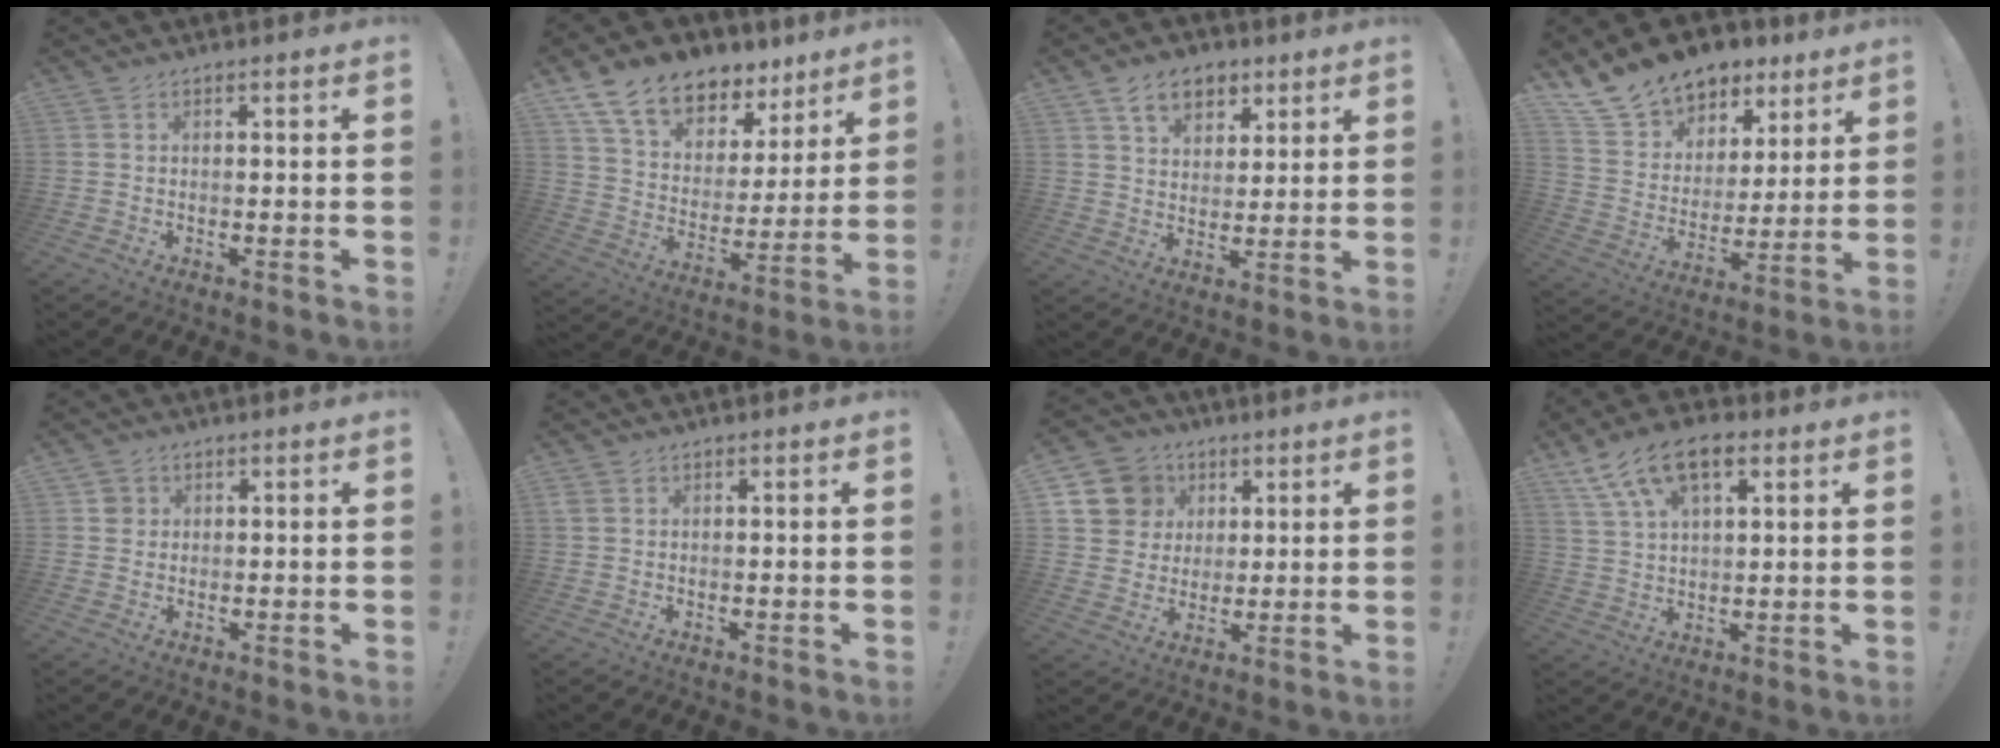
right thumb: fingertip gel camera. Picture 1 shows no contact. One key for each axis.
{"total": 14.5, "fx": 10.7, "fy": 7.8, "fz": 5.8, "tx": -0.107, "ty": -0.078, "tz": 0.198}
{"total": 10.2, "fx": 5.6, "fy": 7.0, "fz": 4.8, "tx": -0.069, "ty": -0.020, "tz": 0.105}
{"total": 15.4, "fx": 11.7, "fy": 9.2, "fz": 3.8, "tx": -0.076, "ty": -0.084, "tz": 0.231}
{"total": 2.5, "fx": 0.8, "fy": 2.3, "fz": 0.5, "tx": 0.000, "ty": 0.002, "tz": 0.013}
{"total": 1.2, "fx": 0.6, "fy": 0.9, "fz": 0.5, "tx": -0.011, "ty": 0.002, "tz": 0.011}
{"total": 11.9, "fx": 4.3, "fy": 10.6, "fz": 3.2, "tx": -0.041, "ty": -0.018, "tz": 0.091}
{"total": 12.3, "fx": 6.3, "fy": 6.3, "fz": 8.5, "tx": -0.161, "ty": -0.016, "tz": 0.119}